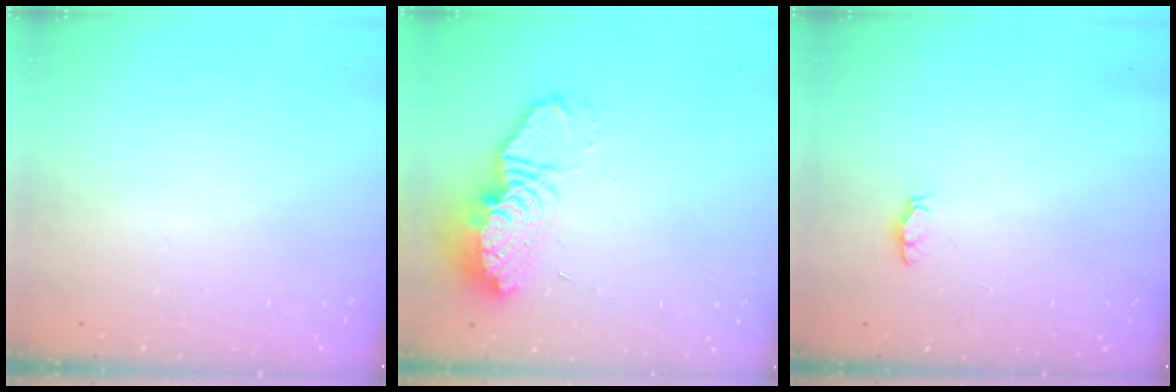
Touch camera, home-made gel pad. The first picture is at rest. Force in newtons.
{"total": 13.0, "press": 13.0, "slide": 1.1}
{"total": 3.2, "press": 2.9, "slide": 1.5}